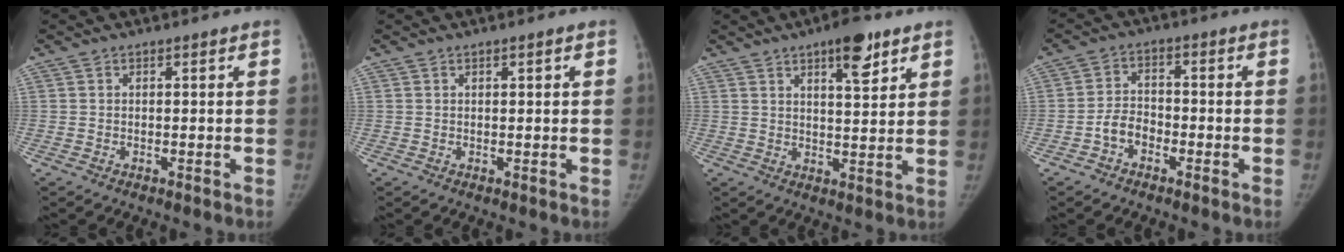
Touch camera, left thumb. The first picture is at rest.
{"total": 0.7, "force": [0.2, 0.2, 0.6], "torque": [-0.007, 0.001, 0.005]}
{"total": 8.0, "force": [4.7, 2.7, 5.9], "torque": [-0.068, -0.025, 0.067]}
{"total": 4.8, "force": [-2.5, 3.4, 2.3], "torque": [-0.028, 0.026, -0.050]}